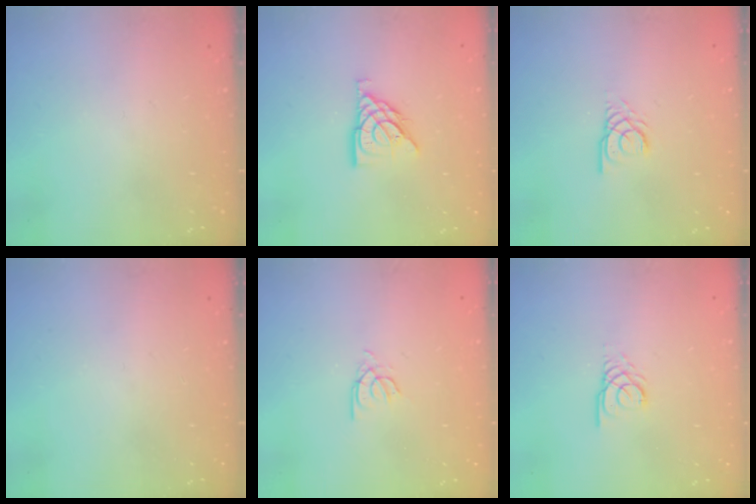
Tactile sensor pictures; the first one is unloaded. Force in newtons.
{"total": 9.6, "press": 9.6, "slide": 0.4}
{"total": 2.9, "press": 2.9, "slide": 0.1}
{"total": 0.0}
{"total": 2.6, "press": 2.6, "slide": 0.2}
{"total": 2.4, "press": 2.4, "slide": 0.1}